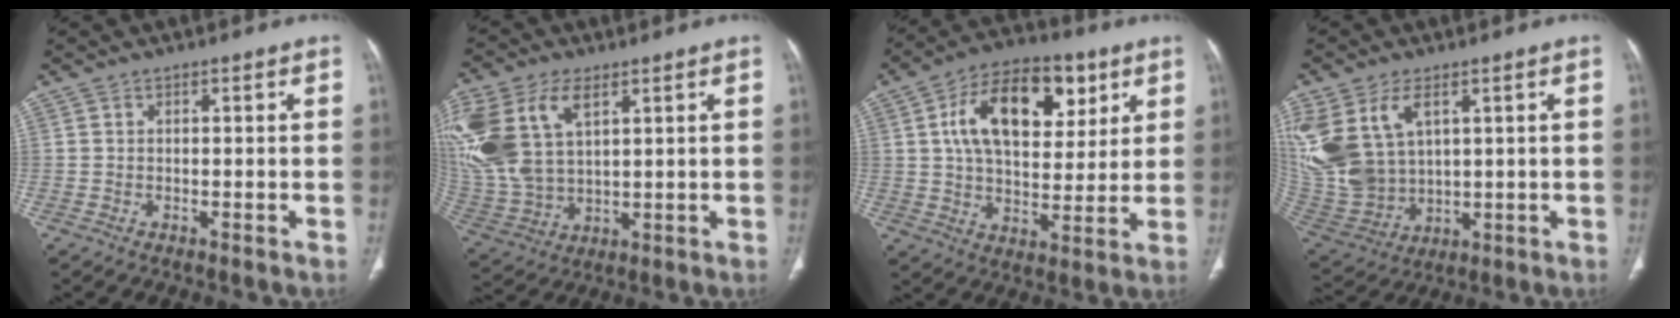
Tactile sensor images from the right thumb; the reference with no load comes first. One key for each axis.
{"total": 21.3, "fx": 8.1, "fy": 12.8, "fz": 15.1, "tx": -0.364, "ty": -0.001, "tz": 0.163}
{"total": 18.6, "fx": 6.4, "fy": 10.8, "fz": 13.7, "tx": -0.188, "ty": -0.004, "tz": 0.100}
{"total": 18.3, "fx": 6.4, "fy": 11.9, "fz": 12.3, "tx": -0.284, "ty": -0.014, "tz": 0.150}